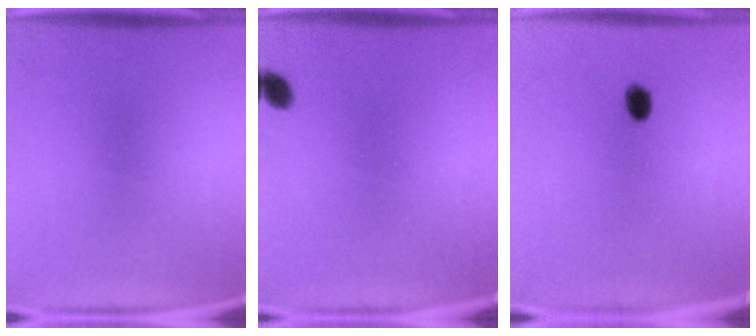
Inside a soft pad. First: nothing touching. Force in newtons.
{"total": 2.3}
{"total": 2.4}